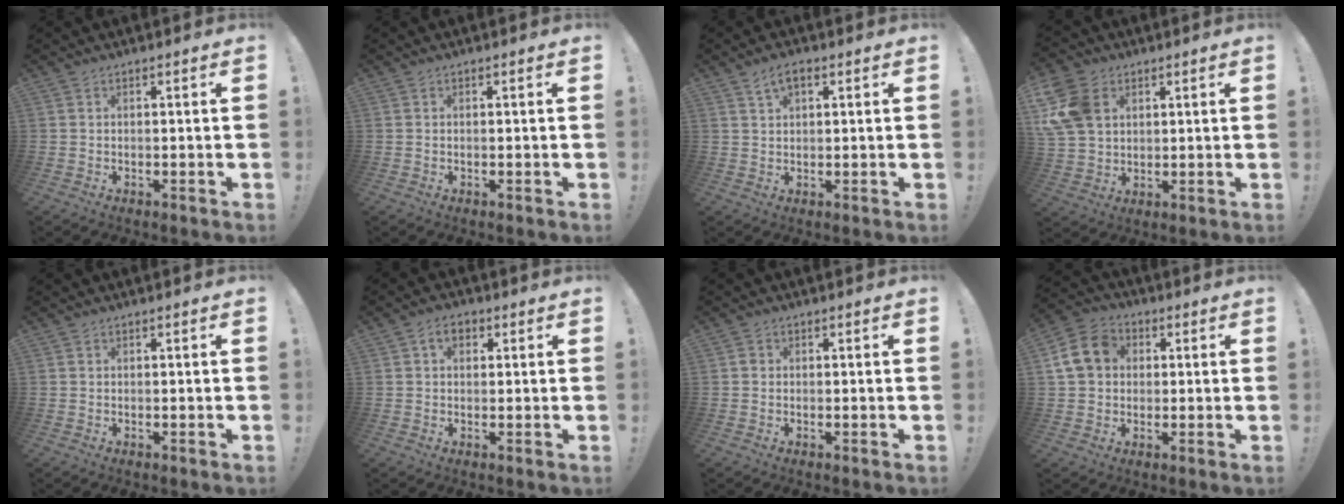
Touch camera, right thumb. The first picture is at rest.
{"total": 0.0}
{"total": 4.3, "force": [2.1, 2.3, 3.0], "torque": [-0.047, -0.002, 0.038]}
{"total": 14.2, "force": [4.6, 10.6, 8.3], "torque": [-0.169, -0.006, 0.094]}
{"total": 0.0}
{"total": 4.3, "force": [1.5, 3.0, 2.8], "torque": [-0.035, 0.002, 0.024]}
{"total": 1.1, "force": [0.0, 1.1, 0.3], "torque": [-0.002, 0.002, -0.001]}
{"total": 12.6, "force": [2.6, 10.5, 6.4], "torque": [-0.112, 0.009, 0.056]}